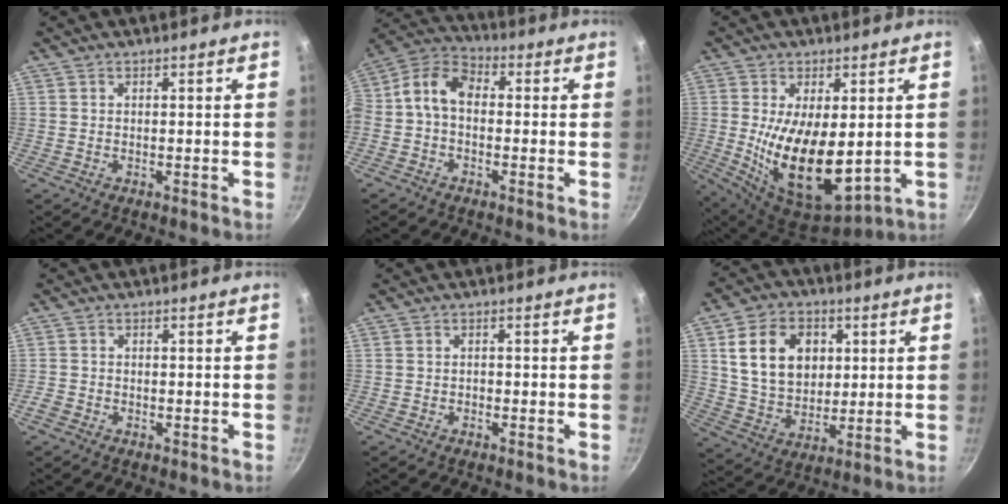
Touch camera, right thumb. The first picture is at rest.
{"total": 10.0, "force": [-0.3, 6.9, 7.2], "torque": [-0.139, 0.044, -0.028]}
{"total": 16.6, "force": [-0.1, 8.4, 14.3], "torque": [-0.240, -0.029, 0.017]}
{"total": 1.7, "force": [-1.1, 1.2, 0.7], "torque": [-0.021, 0.004, -0.025]}
{"total": 0.6, "force": [-0.4, 0.4, 0.2], "torque": [-0.005, 0.005, -0.007]}
{"total": 14.6, "force": [3.8, 10.8, 8.9], "torque": [-0.129, -0.005, 0.071]}